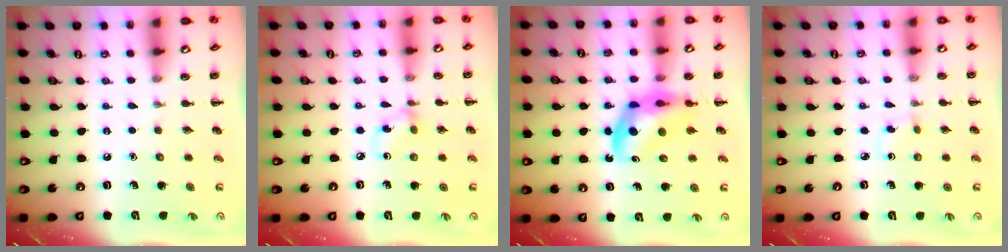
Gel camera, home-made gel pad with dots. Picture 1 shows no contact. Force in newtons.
{"total": 4.0, "press": 3.7, "slide": 1.4}
{"total": 9.8, "press": 9.3, "slide": 2.9}
{"total": 1.6, "press": 1.4, "slide": 0.8}